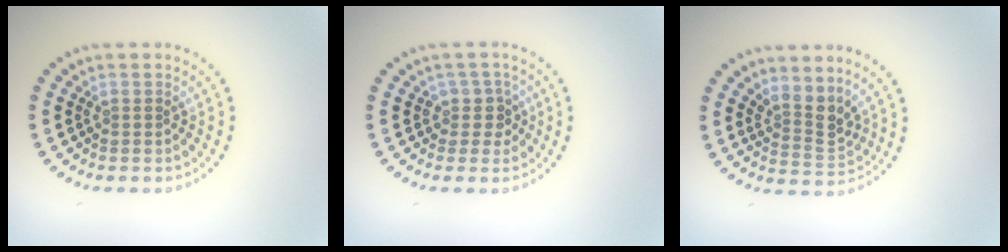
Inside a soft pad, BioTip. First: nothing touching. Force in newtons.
{"total": 2.0, "press": 1.6, "slide": 1.2}
{"total": 2.9, "press": 2.1, "slide": 2.0}